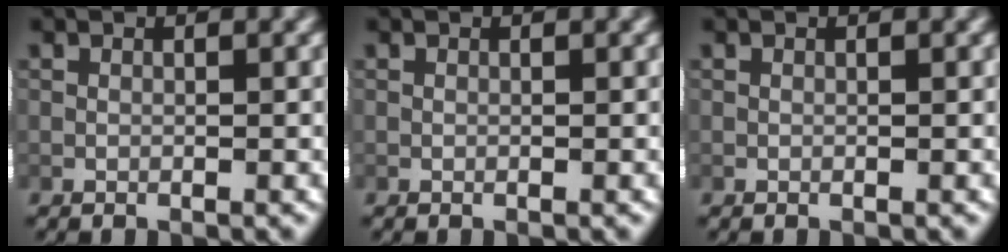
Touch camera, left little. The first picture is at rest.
{"total": 0.0}
{"total": 0.0}